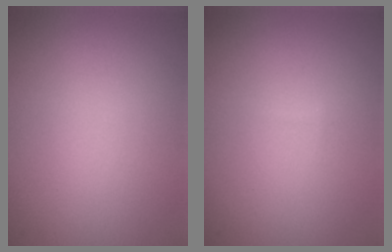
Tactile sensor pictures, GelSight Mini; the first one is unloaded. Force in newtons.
{"total": 0.0}